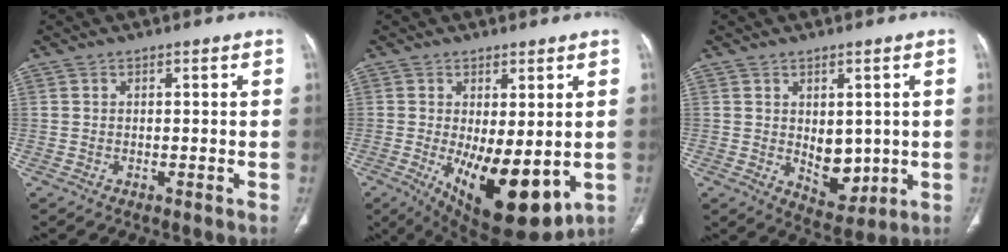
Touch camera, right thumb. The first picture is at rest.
{"total": 15.4, "force": [-3.0, 6.4, 13.6], "torque": [-0.203, -0.030, -0.022]}
{"total": 7.4, "force": [0.0, 4.8, 5.7], "torque": [-0.050, -0.018, 0.019]}